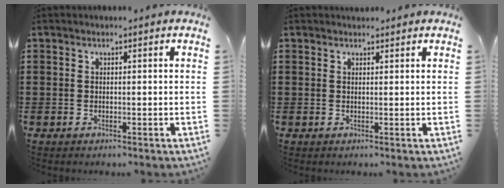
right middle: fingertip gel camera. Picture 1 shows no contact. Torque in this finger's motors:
{"motor_torque": [-0.03, -0.02, 0.04, -0.01]}